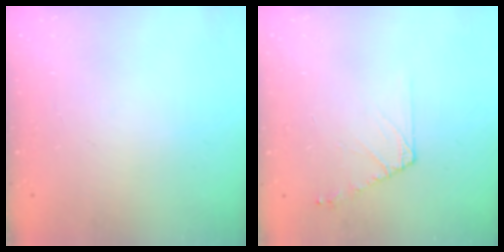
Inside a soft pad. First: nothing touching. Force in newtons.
{"total": 6.5, "press": 6.4, "slide": 1.1}